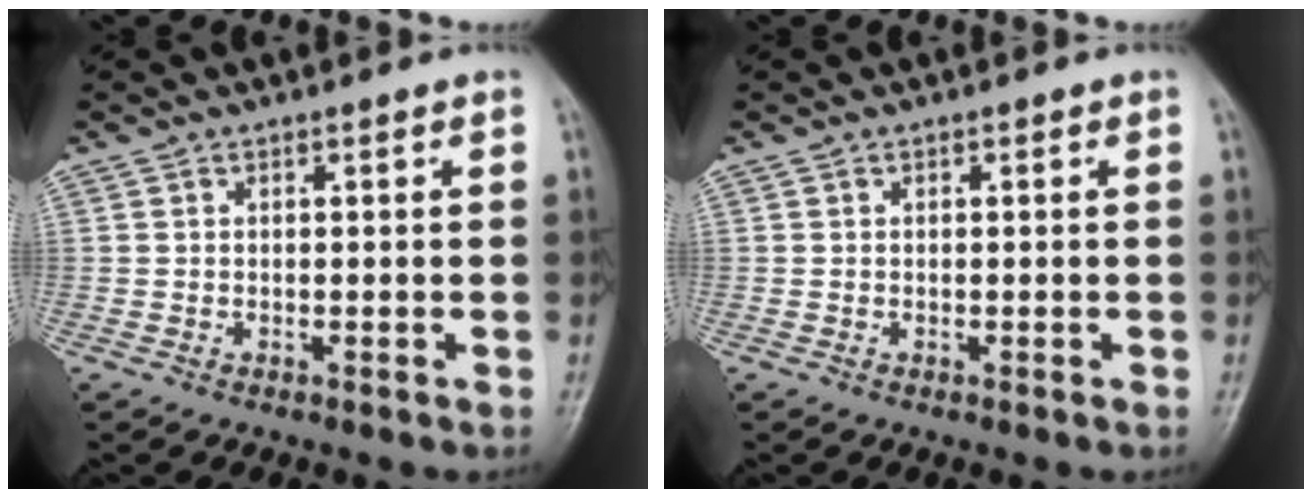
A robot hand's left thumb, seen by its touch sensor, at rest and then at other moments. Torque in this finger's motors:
{"motor_torque": [-0.03, 0.03, -0.04, 0.04, 0.00]}